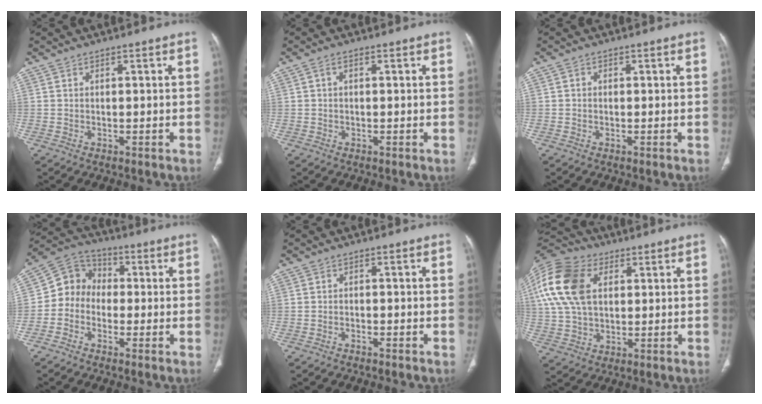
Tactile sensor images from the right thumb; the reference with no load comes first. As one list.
[{"total": 1.1, "force": [0.2, 0.6, 1.0], "torque": [-0.019, 0.004, 0.001]}, {"total": 0.9, "force": [-0.1, 0.8, 0.3], "torque": [0.000, 0.003, -0.006]}, {"total": 8.0, "force": [-1.4, 7.2, 3.3], "torque": [-0.037, 0.041, -0.046]}, {"total": 1.0, "force": [-0.9, 0.3, 0.4], "torque": [-0.014, 0.008, -0.012]}, {"total": 17.3, "force": [4.3, 11.8, 11.9], "torque": [-0.257, 0.013, 0.077]}]